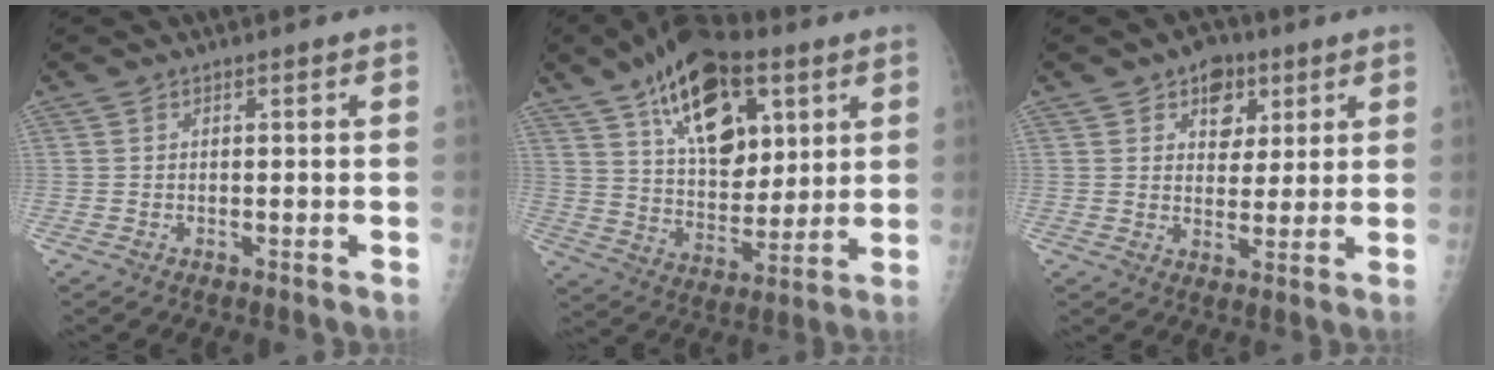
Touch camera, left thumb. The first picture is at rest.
{"total": 20.1, "force": [9.5, 11.2, 13.7], "torque": [-0.178, -0.037, 0.159]}
{"total": 7.5, "force": [3.7, 5.5, 3.6], "torque": [-0.014, -0.011, 0.051]}